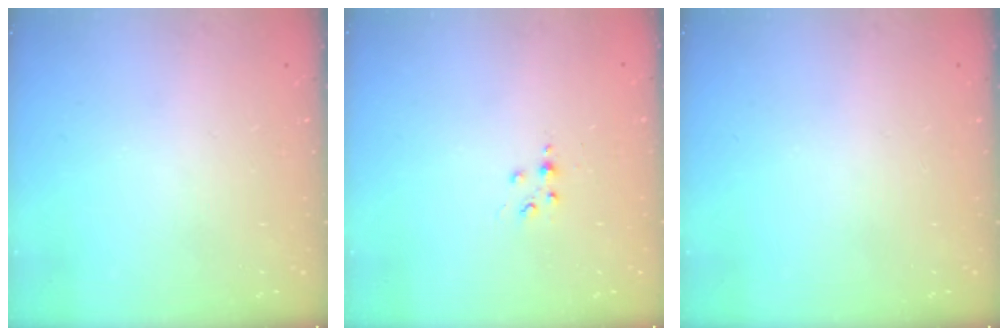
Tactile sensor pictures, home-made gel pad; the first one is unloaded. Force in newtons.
{"total": 3.3, "press": 3.2, "slide": 0.5}
{"total": 0.0}